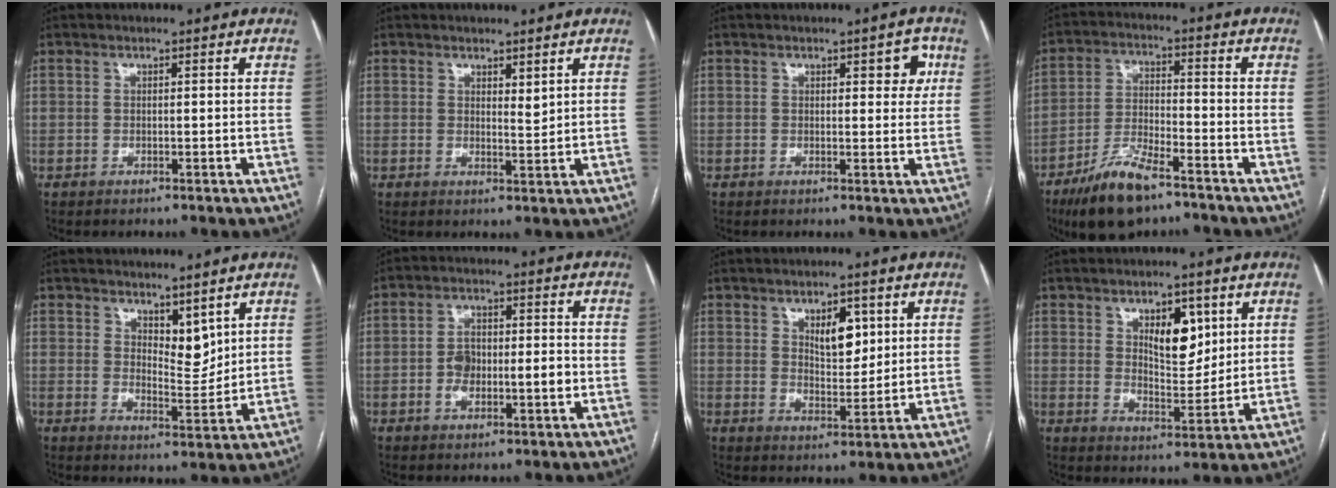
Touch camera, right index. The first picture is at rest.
{"total": 1.8, "force": [1.3, 0.5, 1.2], "torque": [-0.020, -0.011, 0.025]}
{"total": 3.7, "force": [1.5, 1.6, 3.1], "torque": [-0.027, 0.006, 0.014]}
{"total": 11.0, "force": [-7.7, 3.0, 7.2], "torque": [-0.146, -0.016, -0.140]}
{"total": 4.8, "force": [3.3, 2.1, 2.9], "torque": [-0.046, -0.009, 0.062]}
{"total": 6.6, "force": [-1.3, 3.2, 5.6], "torque": [-0.107, 0.017, -0.019]}
{"total": 5.8, "force": [2.5, 2.7, 4.5], "torque": [-0.071, -0.002, 0.046]}
{"total": 7.8, "force": [3.4, 3.6, 6.0], "torque": [-0.091, -0.002, 0.060]}